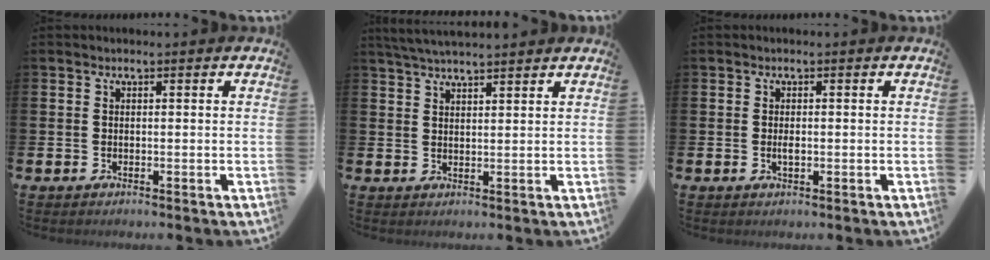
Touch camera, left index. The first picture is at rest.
{"total": 3.9, "force": [3.7, 0.3, 1.2], "torque": [-0.027, -0.012, 0.068]}
{"total": 1.1, "force": [-0.1, 0.4, 1.0], "torque": [-0.013, -0.002, -0.004]}